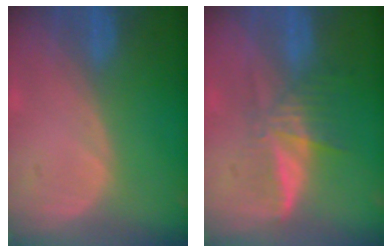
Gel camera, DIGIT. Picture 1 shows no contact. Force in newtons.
{"total": 5.9, "press": 5.5, "slide": 2.3}